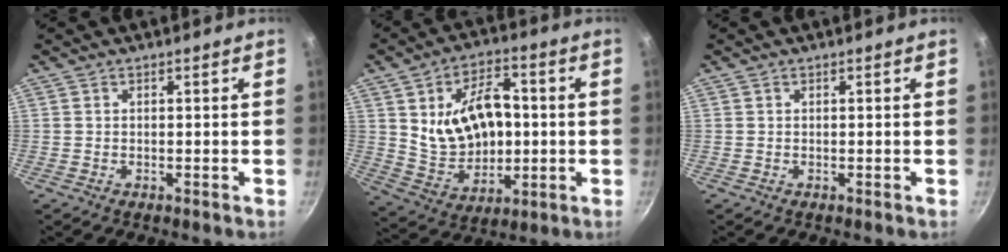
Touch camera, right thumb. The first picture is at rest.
{"total": 16.2, "force": [1.4, 10.6, 12.2], "torque": [-0.172, -0.002, 0.041]}
{"total": 0.0}